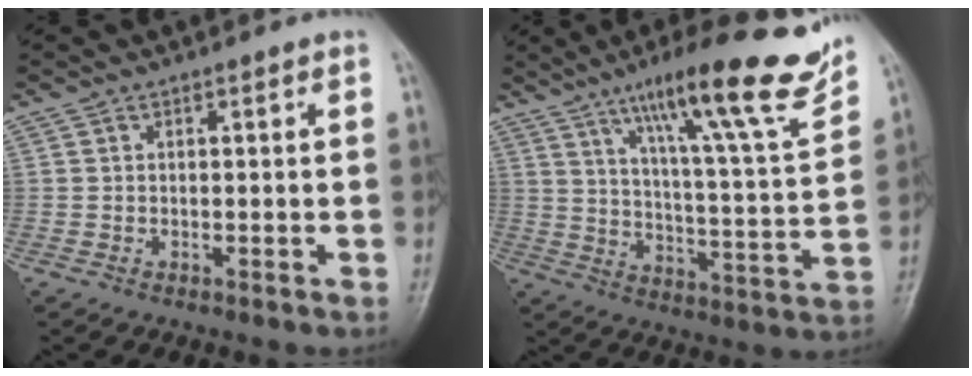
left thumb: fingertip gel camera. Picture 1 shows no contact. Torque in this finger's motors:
{"motor_torque": [1.02, 0.43, 1.39, -1.40, 0.29]}